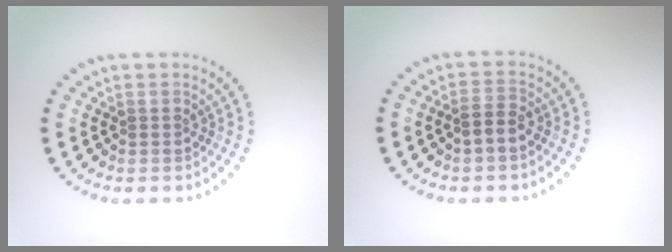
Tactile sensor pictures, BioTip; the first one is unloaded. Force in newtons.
{"total": 1.8, "press": 1.7, "slide": 0.7}